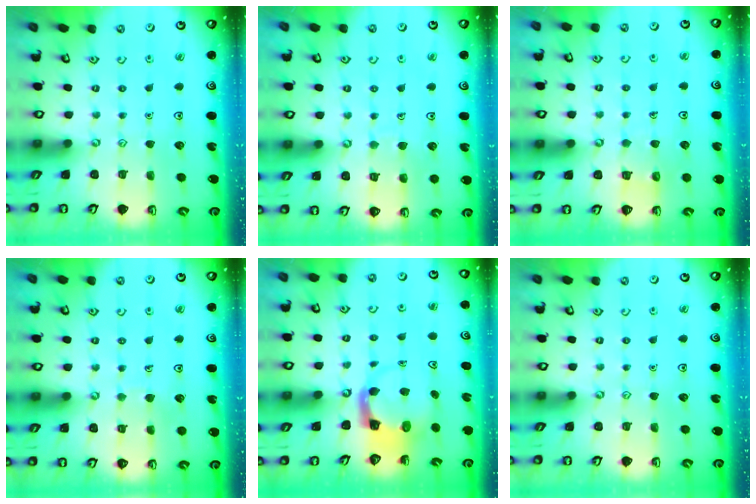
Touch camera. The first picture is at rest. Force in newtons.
{"total": 6.1, "press": 6.1, "slide": 0.5}
{"total": 5.2, "press": 5.2, "slide": 0.3}
{"total": 4.1, "press": 4.1, "slide": 0.3}
{"total": 3.7, "press": 3.6, "slide": 0.6}
{"total": 0.0}